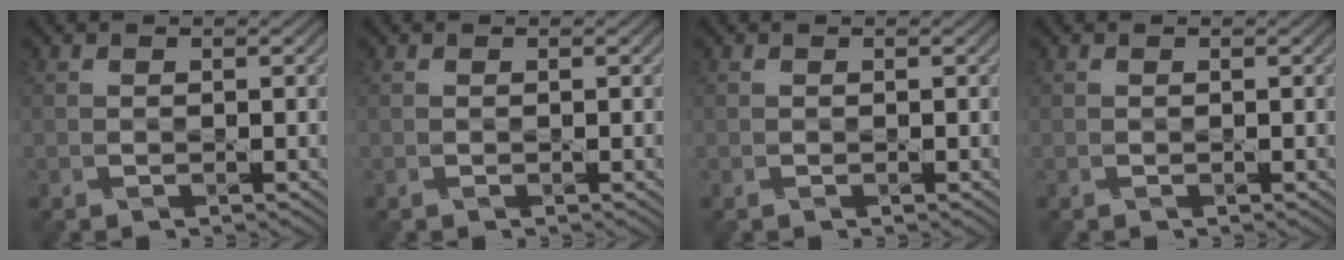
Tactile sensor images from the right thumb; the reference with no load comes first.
{"total": 0.0}
{"total": 0.0}
{"total": 0.0}